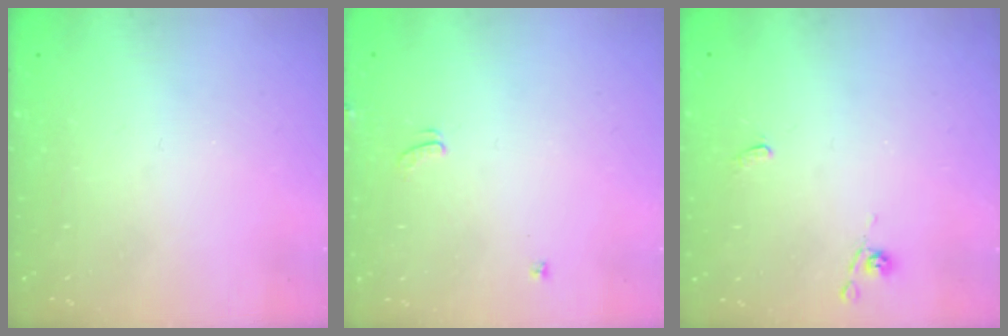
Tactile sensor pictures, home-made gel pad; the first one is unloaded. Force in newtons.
{"total": 1.6, "press": 1.5, "slide": 0.3}
{"total": 1.6, "press": 1.4, "slide": 0.7}